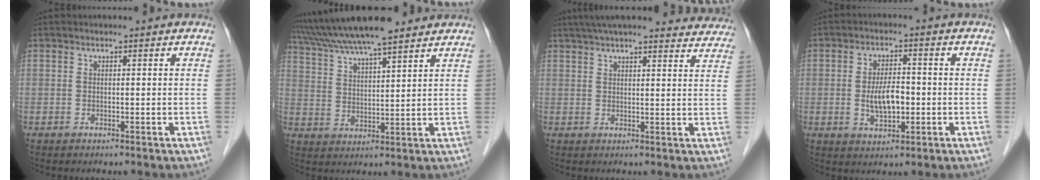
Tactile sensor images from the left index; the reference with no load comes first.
{"total": 15.6, "force": [13.4, 1.5, 7.8], "torque": [-0.143, 0.034, 0.225]}
{"total": 24.9, "force": [22.8, 4.0, 9.3], "torque": [-0.143, -0.001, 0.280]}
{"total": 5.7, "force": [-1.0, 2.4, 5.0], "torque": [-0.097, 0.000, -0.014]}